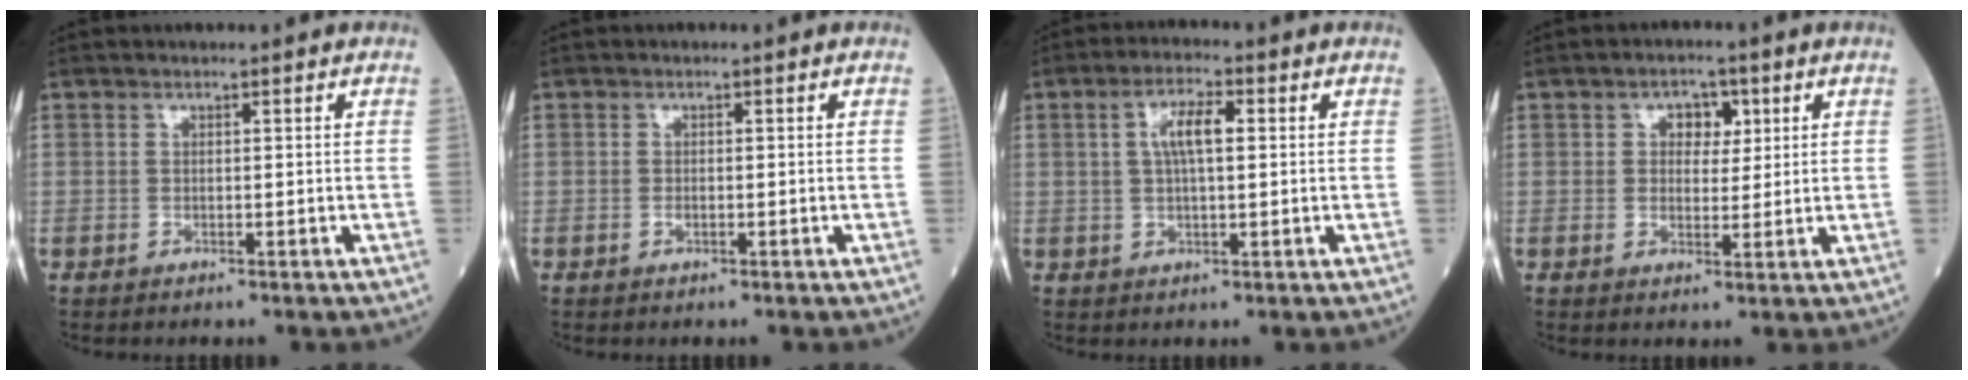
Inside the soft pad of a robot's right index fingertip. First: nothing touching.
{"total": 0.7, "force": [-0.3, 0.3, 0.6], "torque": [-0.014, 0.000, -0.005]}
{"total": 5.3, "force": [1.1, 1.4, 4.9], "torque": [-0.096, 0.013, 0.021]}
{"total": 3.8, "force": [1.3, 2.5, 2.5], "torque": [-0.032, 0.009, 0.019]}